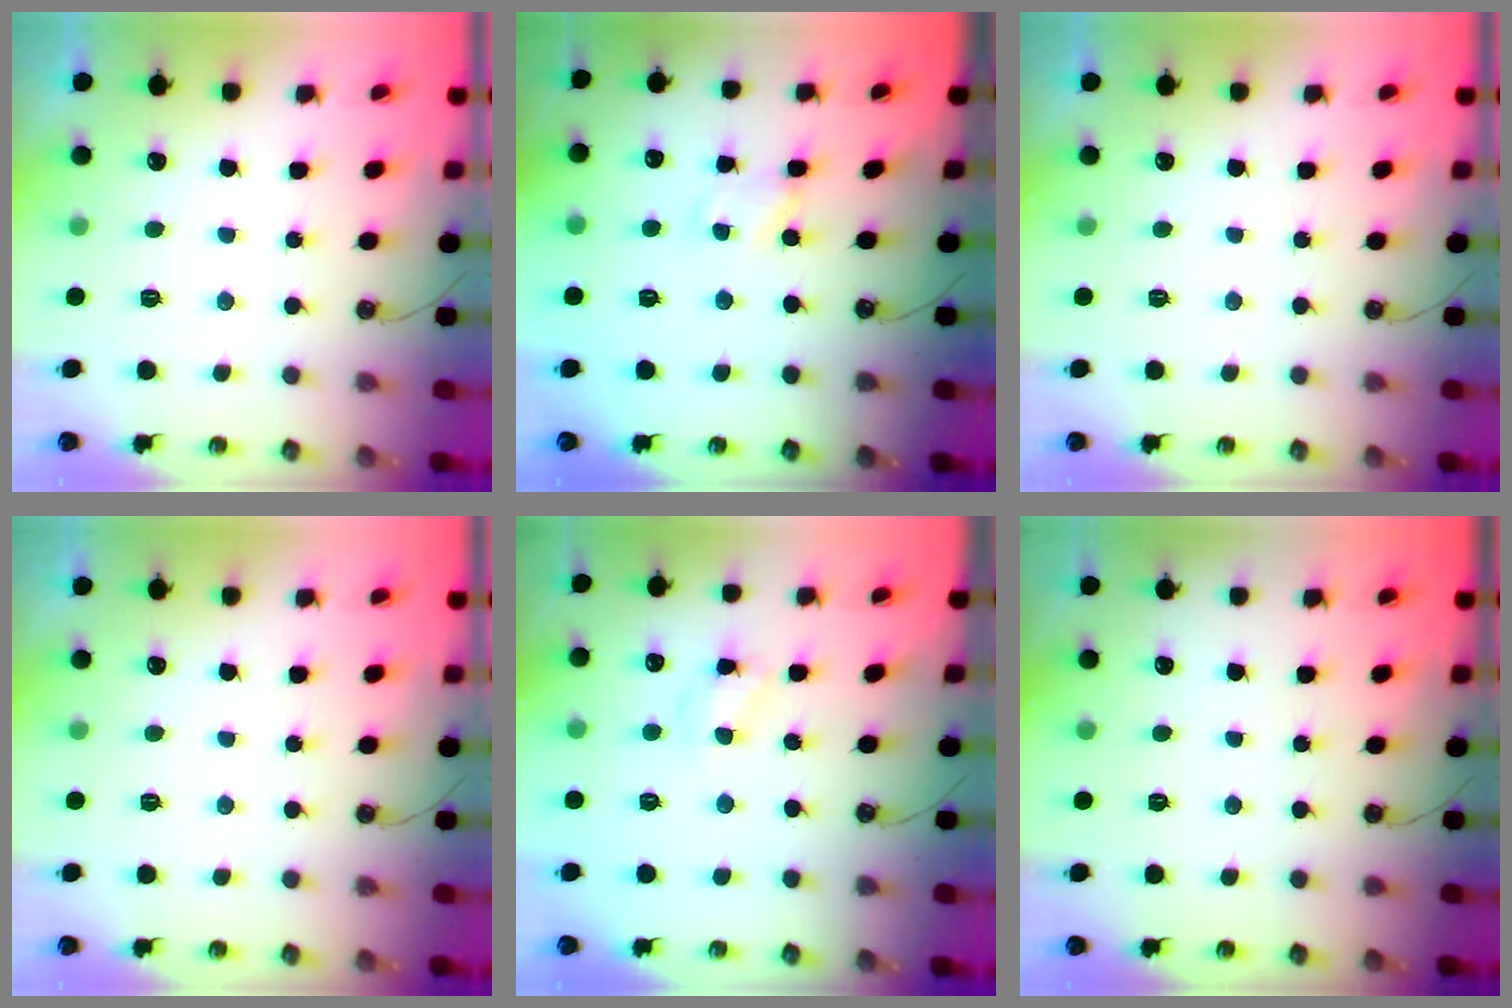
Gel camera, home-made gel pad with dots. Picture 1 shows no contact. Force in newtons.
{"total": 1.6, "press": 1.6, "slide": 0.2}
{"total": 0.0}
{"total": 0.0}
{"total": 8.7, "press": 8.6, "slide": 0.6}
{"total": 0.0}